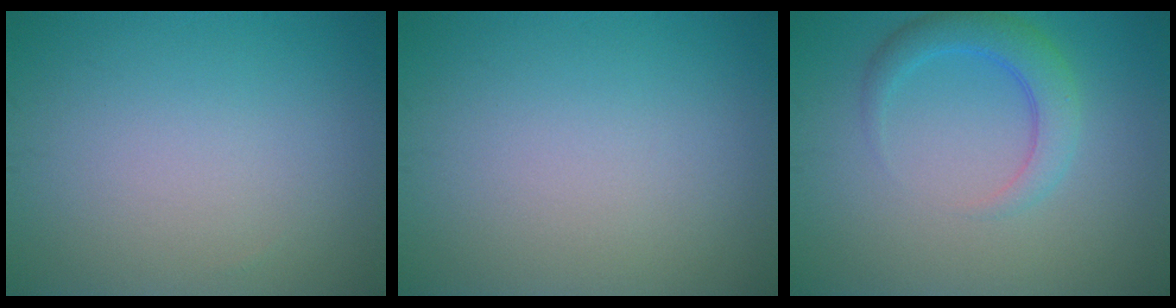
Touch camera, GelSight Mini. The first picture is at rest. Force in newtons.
{"total": 0.0}
{"total": 3.4, "press": 3.3, "slide": 0.2}